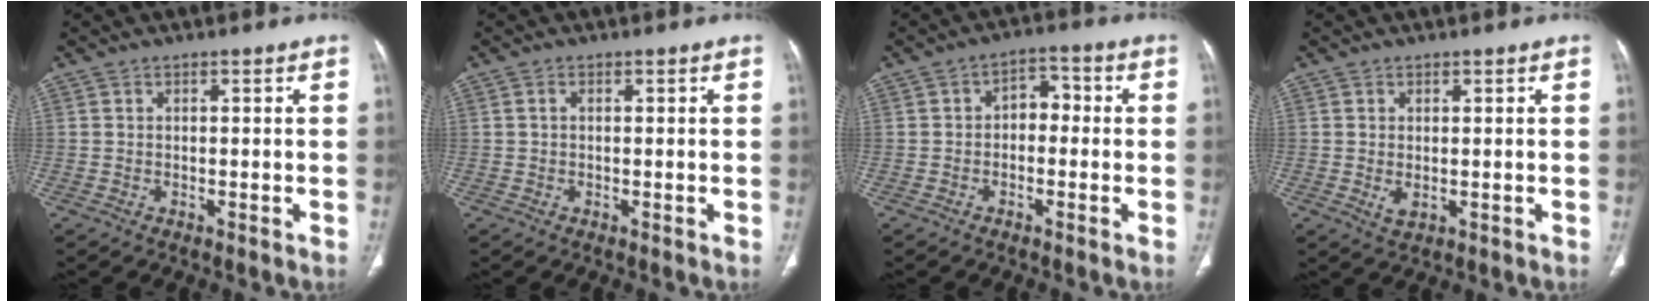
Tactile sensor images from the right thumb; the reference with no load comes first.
{"total": 0.7, "force": [0.1, 0.5, 0.5], "torque": [-0.012, 0.002, 0.002]}
{"total": 4.6, "force": [-0.5, 3.2, 3.2], "torque": [-0.030, 0.023, -0.021]}
{"total": 2.1, "force": [-0.1, 1.2, 1.7], "torque": [-0.031, -0.007, 0.006]}